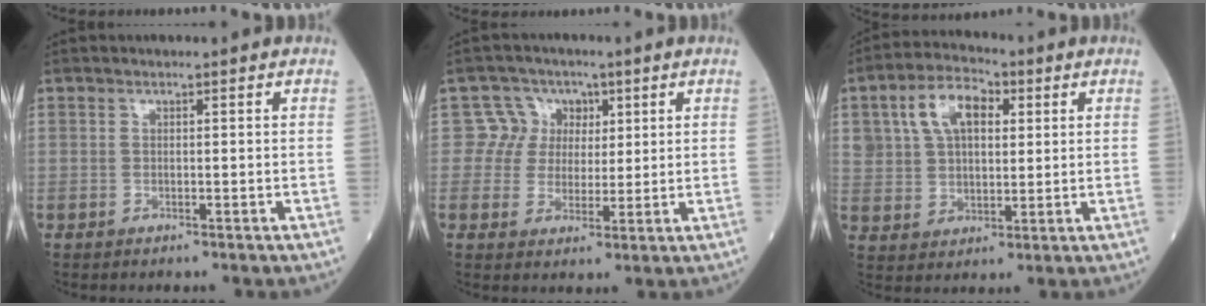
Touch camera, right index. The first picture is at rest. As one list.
[{"total": 5.4, "force": [1.6, 5.2, -0.1], "torque": [0.019, 0.015, 0.022]}, {"total": 9.7, "force": [3.5, 5.8, 6.9], "torque": [-0.134, 0.029, 0.066]}]